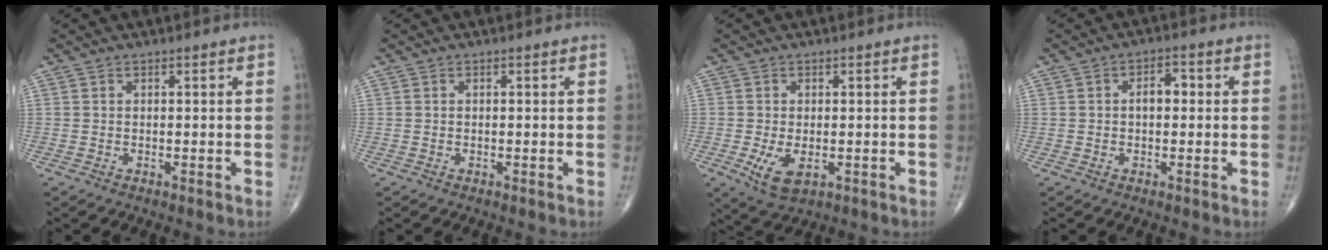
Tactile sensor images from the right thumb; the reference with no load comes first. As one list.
[{"total": 0.0}, {"total": 5.4, "force": [-1.4, 2.9, 4.4], "torque": [-0.084, -0.013, -0.018]}, {"total": 3.5, "force": [0.2, 2.1, 2.9], "torque": [-0.033, 0.012, -0.003]}]